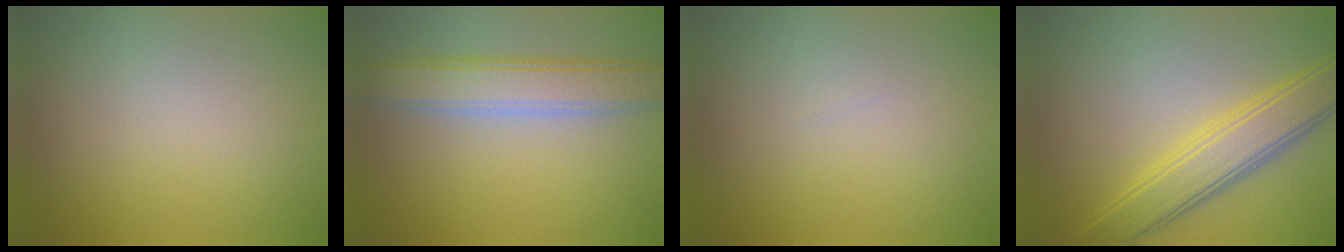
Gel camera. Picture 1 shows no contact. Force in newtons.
{"total": 5.0, "press": 5.0, "slide": 0.1}
{"total": 0.0}
{"total": 5.2, "press": 5.2, "slide": 0.2}